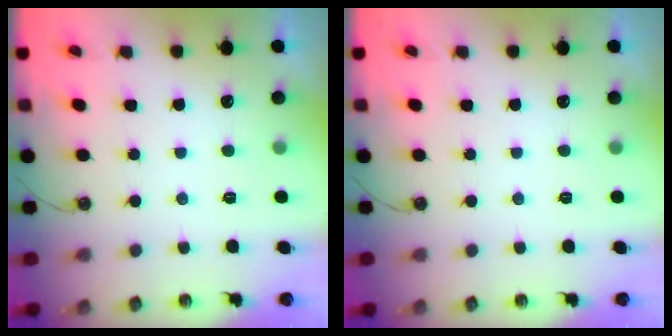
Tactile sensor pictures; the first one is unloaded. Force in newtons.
{"total": 0.0}